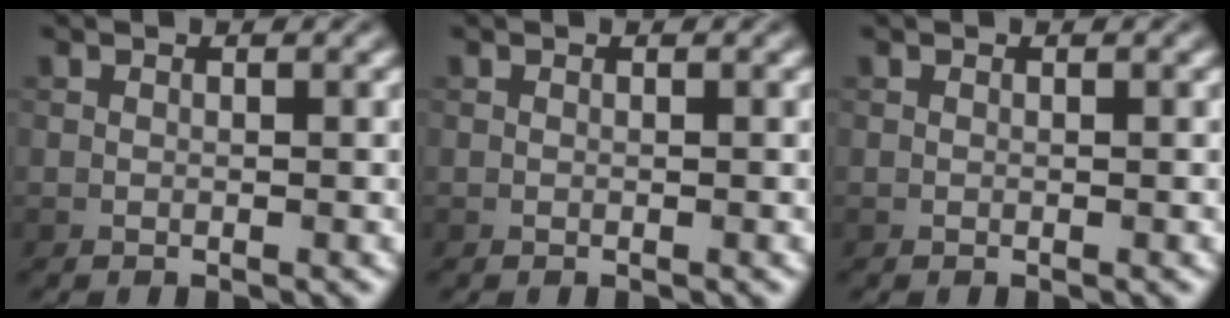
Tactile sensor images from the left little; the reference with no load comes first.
{"total": 0.0}
{"total": 0.0}